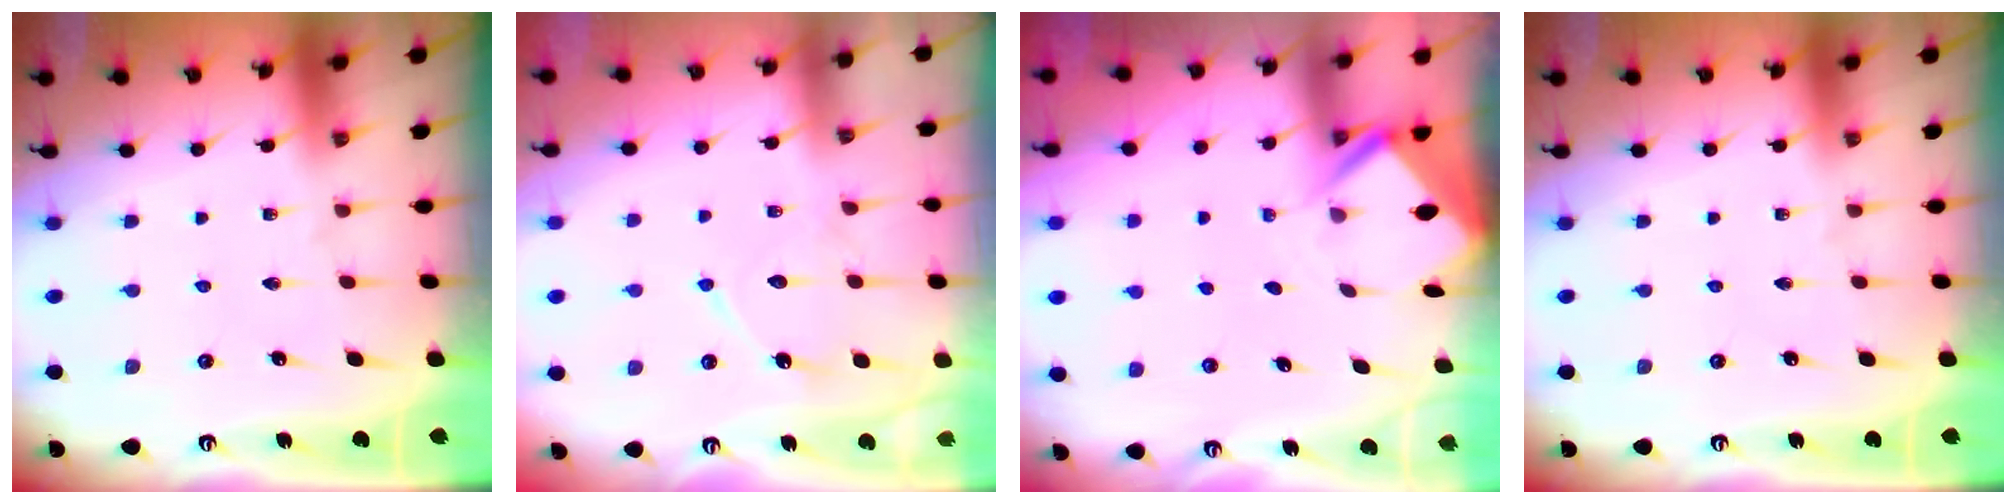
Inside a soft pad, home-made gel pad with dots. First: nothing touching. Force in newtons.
{"total": 9.6, "press": 9.5, "slide": 0.7}
{"total": 2.4, "press": 2.4, "slide": 0.1}
{"total": 0.0}